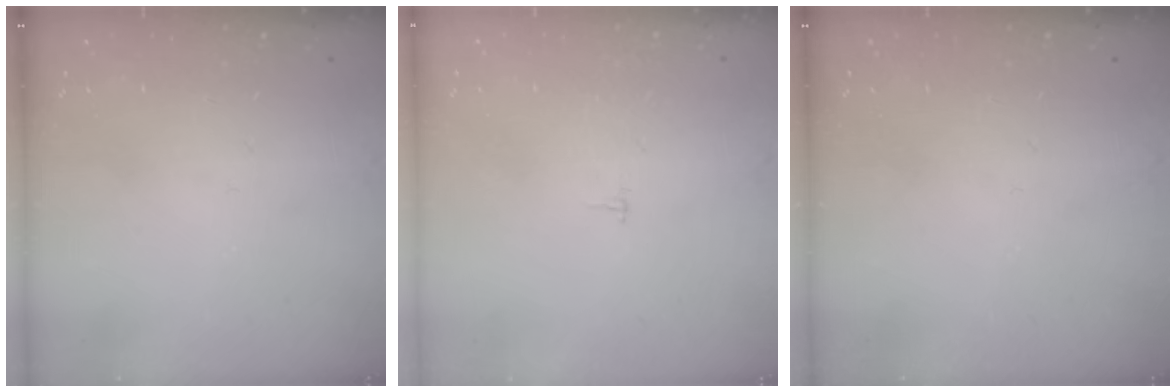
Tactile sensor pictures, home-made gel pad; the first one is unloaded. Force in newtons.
{"total": 1.8, "press": 1.8, "slide": 0.1}
{"total": 0.0}